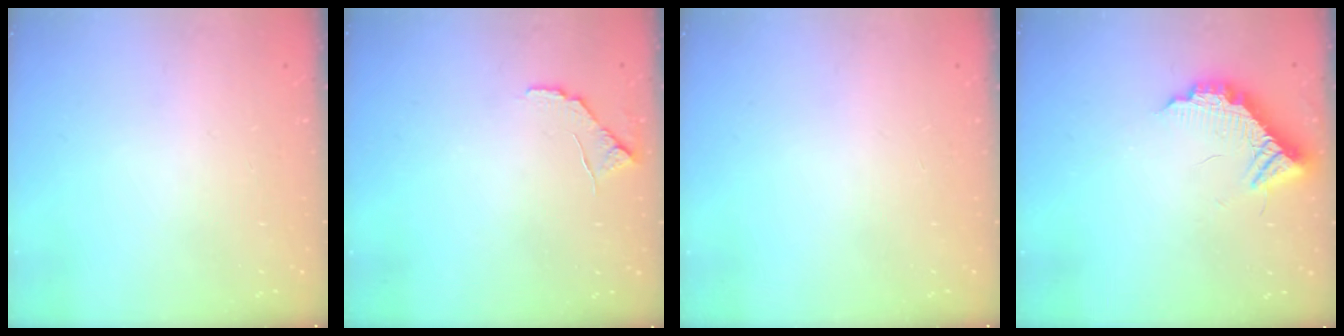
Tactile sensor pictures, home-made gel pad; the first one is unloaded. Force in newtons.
{"total": 6.4, "press": 6.4, "slide": 0.4}
{"total": 0.0}
{"total": 11.3, "press": 11.3, "slide": 0.5}